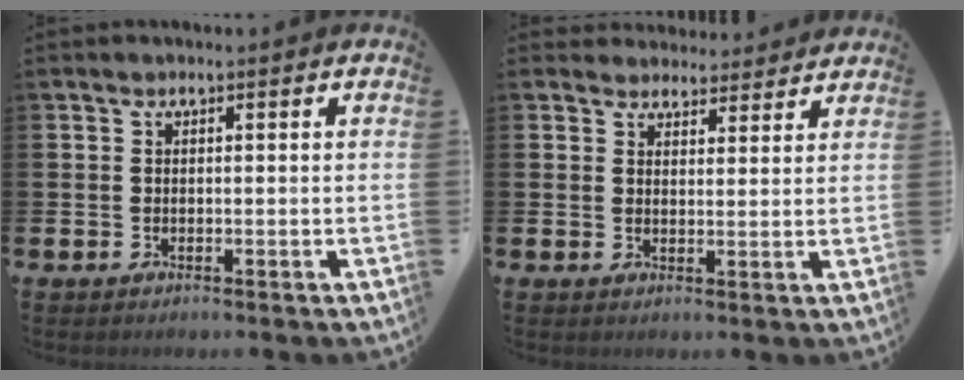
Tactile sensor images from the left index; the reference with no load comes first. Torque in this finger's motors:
{"motor_torque": [0.94, -1.20, 0.11, -0.04]}